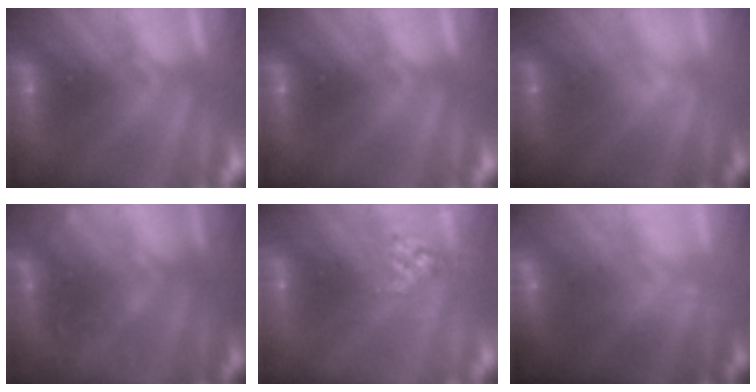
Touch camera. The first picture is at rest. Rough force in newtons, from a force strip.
{"total": 0.0}
{"total": 2.4}
{"total": 2.2}
{"total": 2.7}
{"total": 8.2}